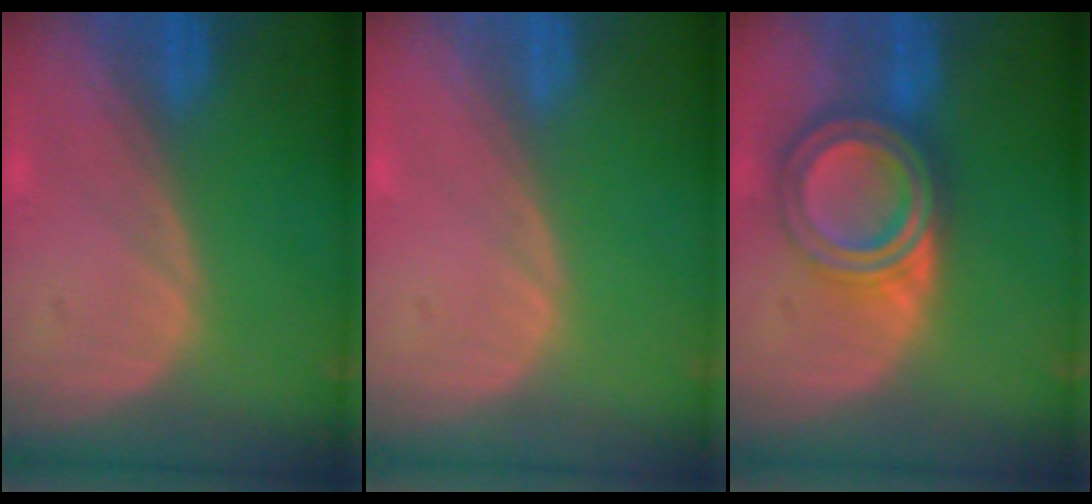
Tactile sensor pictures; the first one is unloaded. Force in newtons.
{"total": 0.0}
{"total": 7.2, "press": 7.2, "slide": 0.4}